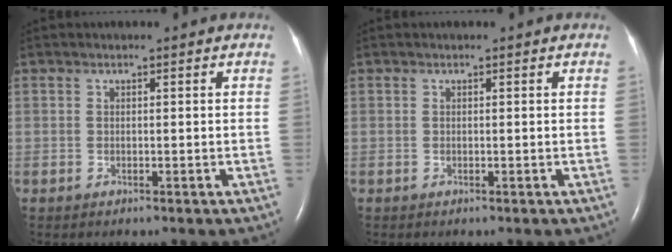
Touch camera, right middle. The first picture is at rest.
{"total": 0.0}